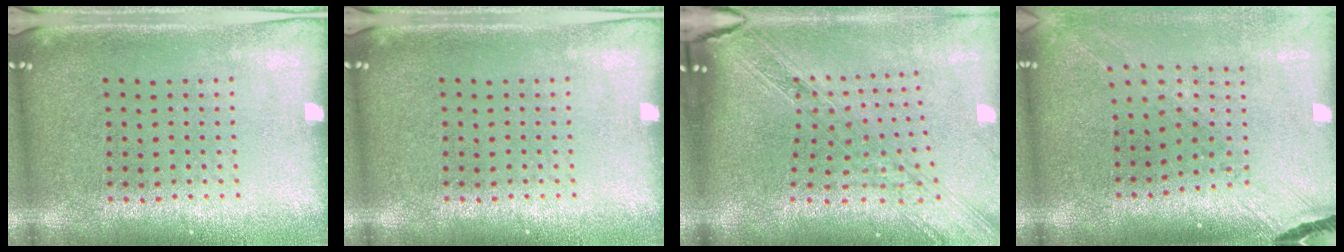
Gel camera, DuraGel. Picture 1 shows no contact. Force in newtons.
{"total": 0.0}
{"total": 2.3, "press": 1.9, "slide": 1.3}
{"total": 1.5, "press": 1.5, "slide": 0.4}